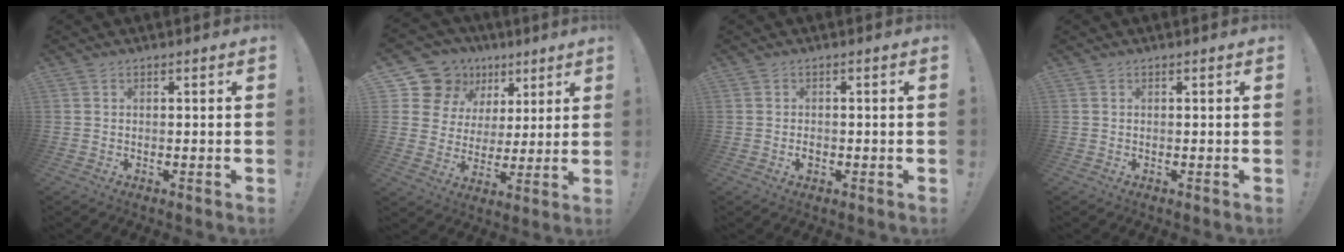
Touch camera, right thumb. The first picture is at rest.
{"total": 14.8, "force": [7.6, 11.9, 4.5], "torque": [-0.071, -0.042, 0.161]}
{"total": 1.7, "force": [-0.8, 1.2, 1.0], "torque": [-0.011, 0.001, -0.014]}
{"total": 0.0}